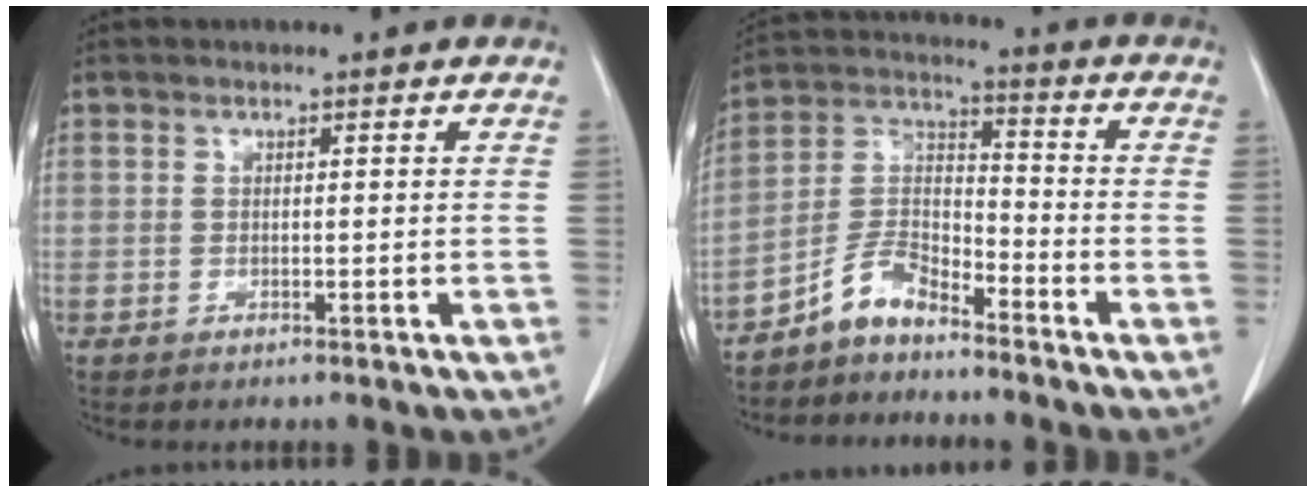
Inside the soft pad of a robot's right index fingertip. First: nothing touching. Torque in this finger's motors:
{"motor_torque": [-0.33, -0.52, -0.37, -0.21]}